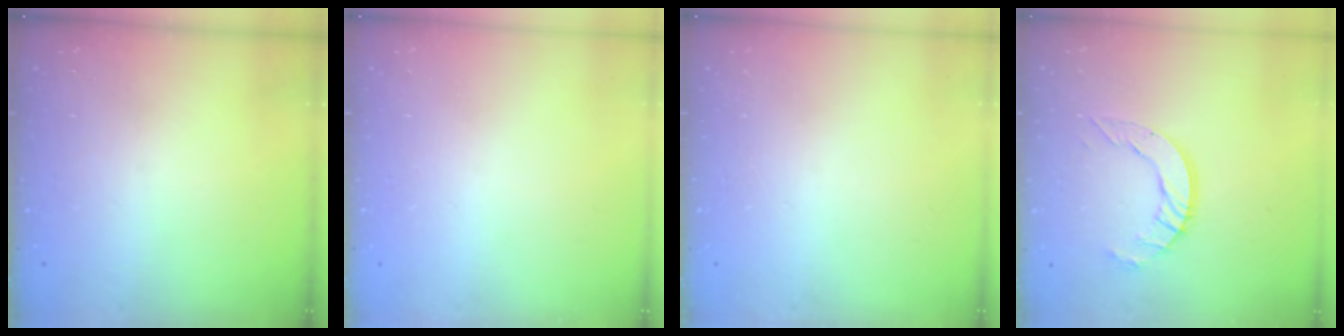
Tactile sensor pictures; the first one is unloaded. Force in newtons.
{"total": 0.0}
{"total": 0.0}
{"total": 8.1, "press": 8.0, "slide": 0.3}